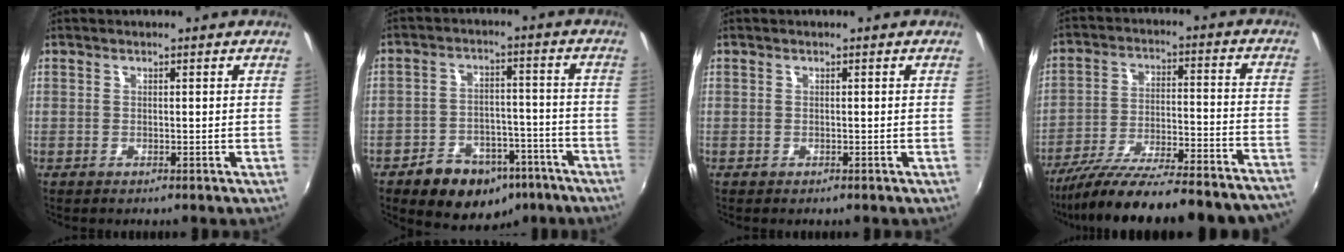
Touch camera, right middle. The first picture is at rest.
{"total": 15.4, "force": [-9.8, 9.4, 7.2], "torque": [-0.143, 0.017, -0.122]}
{"total": 0.0}
{"total": 28.6, "force": [-25.7, 1.8, 12.5], "torque": [-0.207, -0.073, -0.370]}